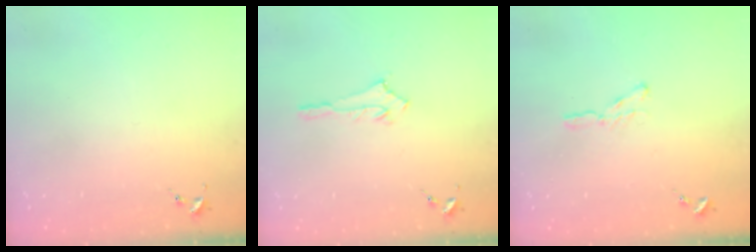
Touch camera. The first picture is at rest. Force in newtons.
{"total": 2.9, "press": 2.9, "slide": 0.2}
{"total": 4.3, "press": 4.2, "slide": 0.4}